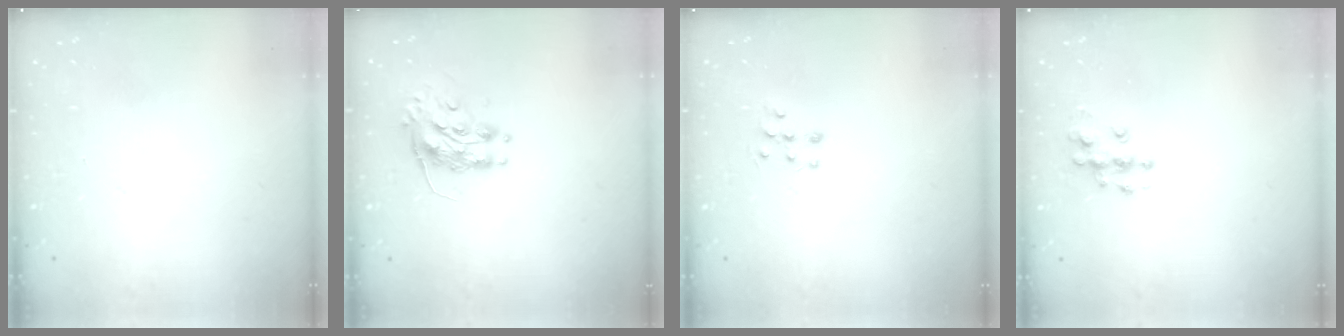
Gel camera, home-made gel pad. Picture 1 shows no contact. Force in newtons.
{"total": 8.7, "press": 8.7, "slide": 0.8}
{"total": 6.4, "press": 6.3, "slide": 0.8}
{"total": 7.1, "press": 7.1, "slide": 0.3}